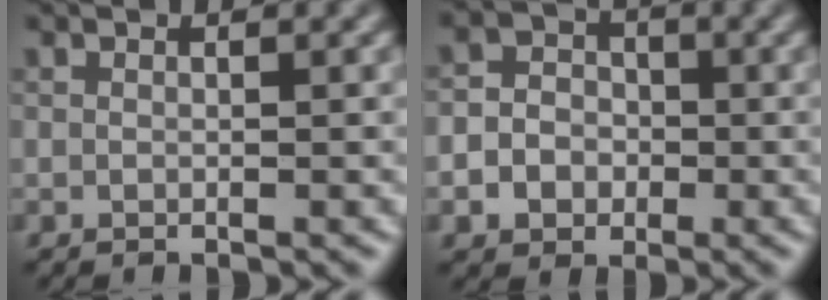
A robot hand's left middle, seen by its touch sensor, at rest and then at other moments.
{"total": 4.5, "force": [-1.1, 4.1, 1.6], "torque": [0.002, 0.010, -0.034]}